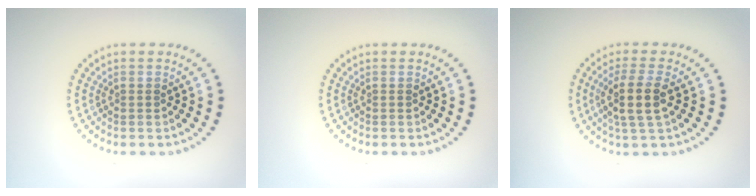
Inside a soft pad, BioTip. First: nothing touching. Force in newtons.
{"total": 0.0}
{"total": 3.3, "press": 2.9, "slide": 1.7}